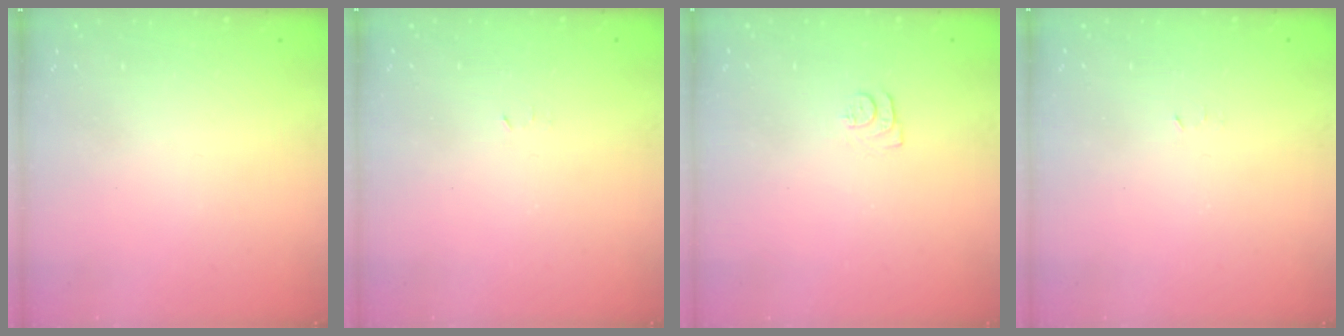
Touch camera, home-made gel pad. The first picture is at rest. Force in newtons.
{"total": 2.4, "press": 2.4, "slide": 0.4}
{"total": 5.2, "press": 5.2, "slide": 0.7}
{"total": 2.4, "press": 2.4, "slide": 0.4}